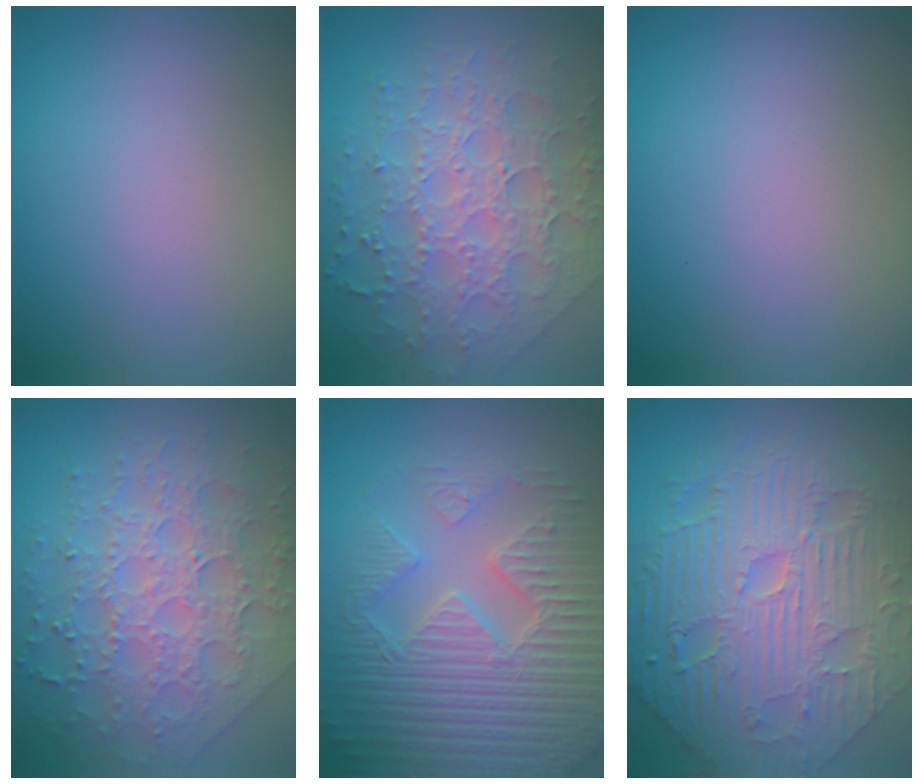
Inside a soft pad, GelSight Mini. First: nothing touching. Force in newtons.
{"total": 8.0, "press": 5.7, "slide": 5.6}
{"total": 0.0}
{"total": 8.0, "press": 5.8, "slide": 5.5}
{"total": 7.2, "press": 5.8, "slide": 4.2}
{"total": 9.9, "press": 7.4, "slide": 6.6}